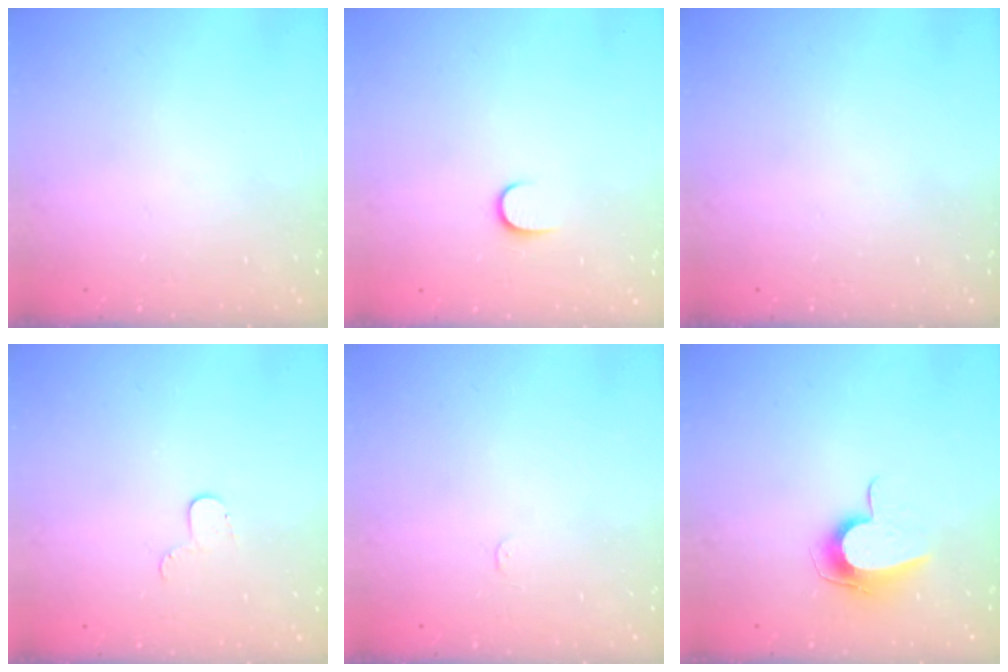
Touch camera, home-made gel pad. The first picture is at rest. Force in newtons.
{"total": 5.3, "press": 5.3, "slide": 0.5}
{"total": 0.0}
{"total": 4.2, "press": 4.2, "slide": 0.4}
{"total": 2.4, "press": 2.4, "slide": 0.3}
{"total": 9.2, "press": 9.2, "slide": 0.8}